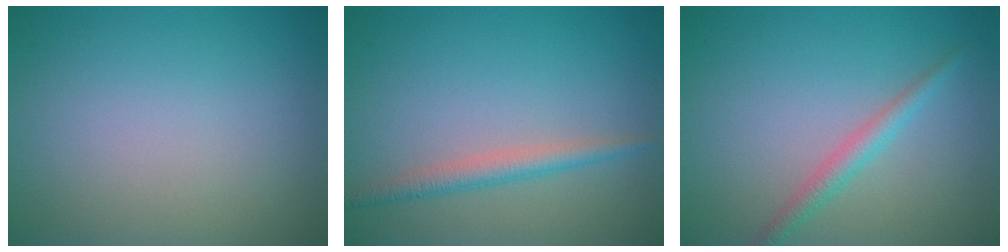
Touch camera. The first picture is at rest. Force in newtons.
{"total": 2.2, "press": 2.2, "slide": 0.0}
{"total": 2.0, "press": 2.0, "slide": 0.1}